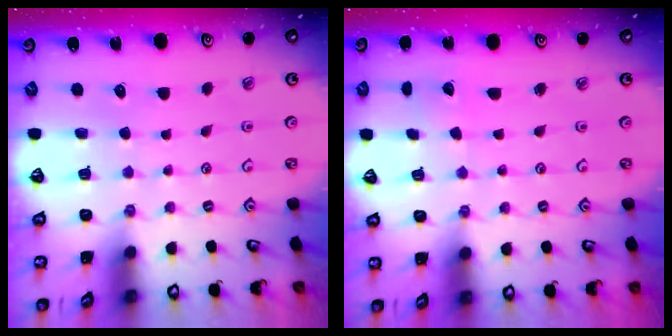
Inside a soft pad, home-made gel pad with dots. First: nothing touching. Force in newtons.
{"total": 1.4, "press": 1.4, "slide": 0.0}